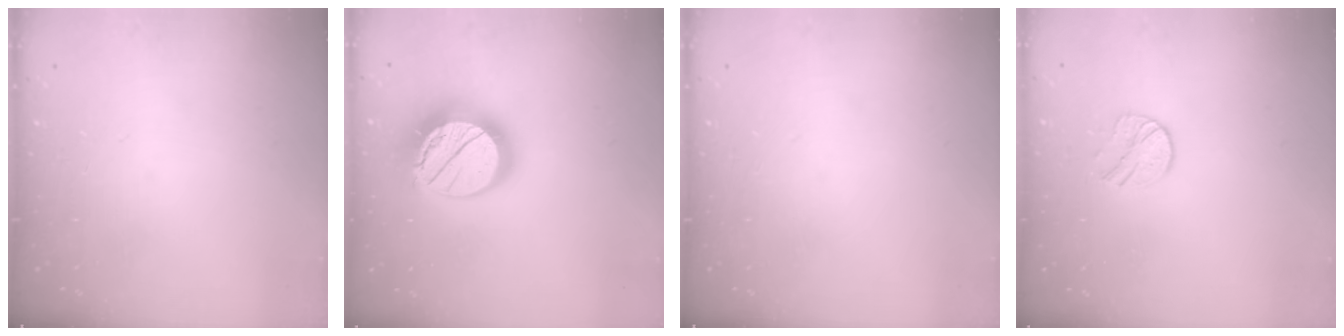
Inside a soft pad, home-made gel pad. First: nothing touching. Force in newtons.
{"total": 19.6, "press": 19.5, "slide": 1.5}
{"total": 0.0}
{"total": 7.8, "press": 7.7, "slide": 0.7}